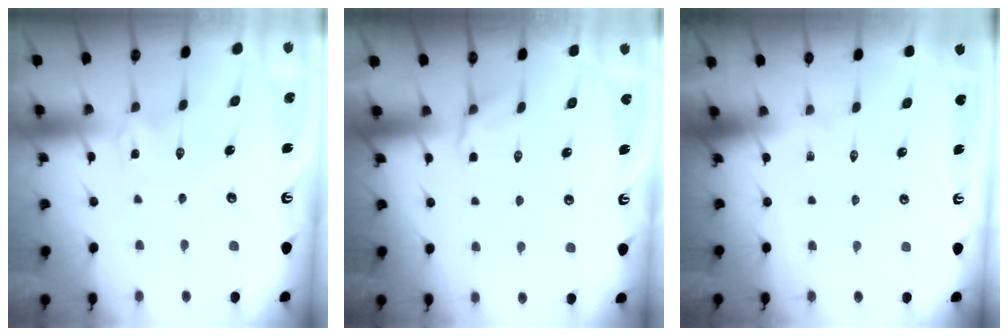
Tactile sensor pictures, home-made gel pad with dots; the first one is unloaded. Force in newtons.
{"total": 2.7, "press": 2.1, "slide": 1.7}
{"total": 0.0}